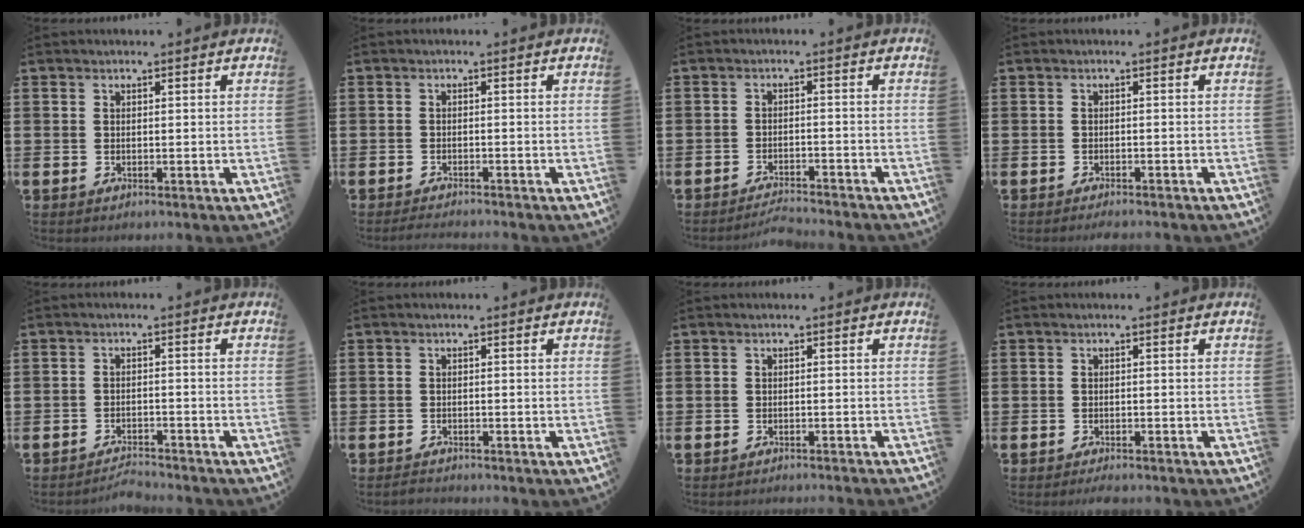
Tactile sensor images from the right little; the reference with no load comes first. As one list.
[{"total": 1.3, "force": [-1.2, -0.1, 0.3], "torque": [-0.005, 0.001, -0.024]}, {"total": 2.3, "force": [-2.3, -0.2, 0.2], "torque": [-0.006, 0.004, -0.047]}, {"total": 1.0, "force": [-1.0, -0.1, 0.2], "torque": [-0.005, -0.001, -0.020]}, {"total": 2.1, "force": [-2.1, -0.1, 0.0], "torque": [-0.006, 0.005, -0.044]}, {"total": 0.9, "force": [-0.9, 0.1, 0.0], "torque": [-0.003, 0.000, -0.018]}, {"total": 0.8, "force": [-0.8, -0.2, 0.0], "torque": [0.001, 0.002, -0.017]}, {"total": 0.9, "force": [-0.8, 0.0, 0.2], "torque": [-0.006, 0.000, -0.016]}]